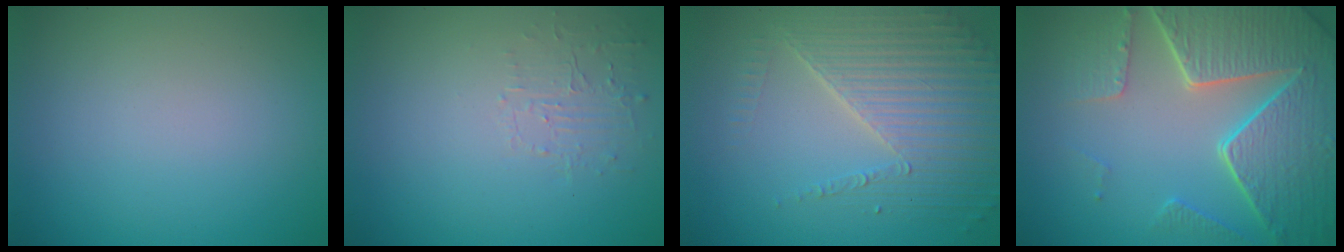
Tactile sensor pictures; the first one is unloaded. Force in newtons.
{"total": 1.5, "press": 0.1, "slide": 1.5}
{"total": 5.4, "press": 4.4, "slide": 3.2}
{"total": 8.5, "press": 6.2, "slide": 5.8}